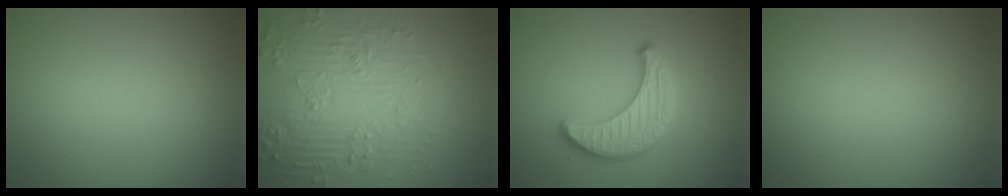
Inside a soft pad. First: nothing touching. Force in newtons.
{"total": 6.2, "press": 5.5, "slide": 2.8}
{"total": 3.7, "press": 3.6, "slide": 0.6}
{"total": 0.0}